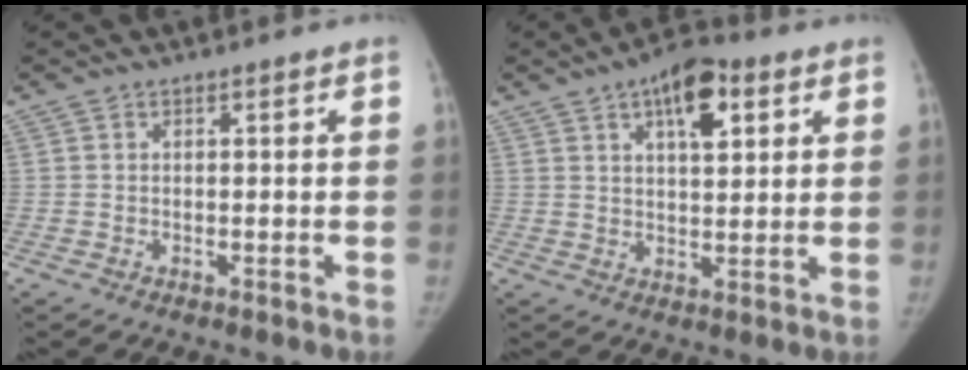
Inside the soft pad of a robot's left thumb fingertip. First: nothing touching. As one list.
[{"total": 10.1, "force": [4.7, 4.8, 7.6], "torque": [-0.089, -0.010, 0.068]}]